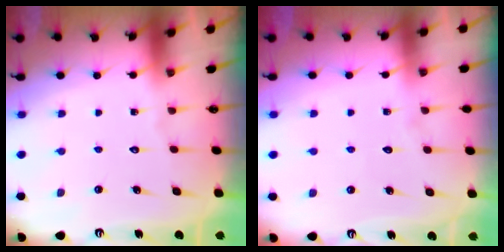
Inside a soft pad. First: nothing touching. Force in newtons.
{"total": 3.0, "press": 3.0, "slide": 0.3}